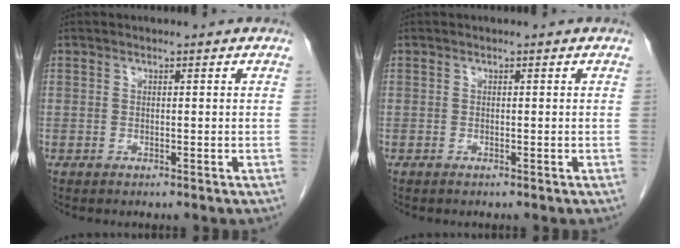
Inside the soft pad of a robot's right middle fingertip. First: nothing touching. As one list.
[{"total": 0.0}]